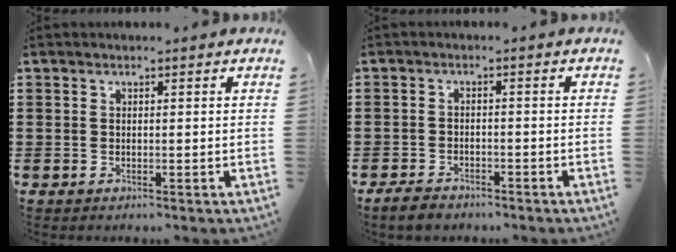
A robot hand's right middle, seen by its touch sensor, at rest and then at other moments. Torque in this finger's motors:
{"motor_torque": [0.76, -0.45, 0.01, 0.04]}